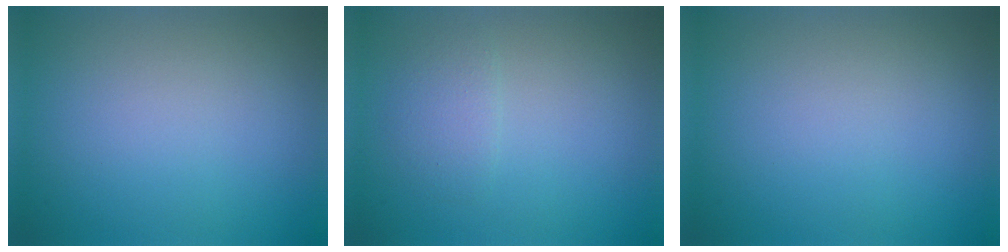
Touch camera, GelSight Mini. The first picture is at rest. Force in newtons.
{"total": 1.5, "press": 1.5, "slide": 0.1}
{"total": 0.0}